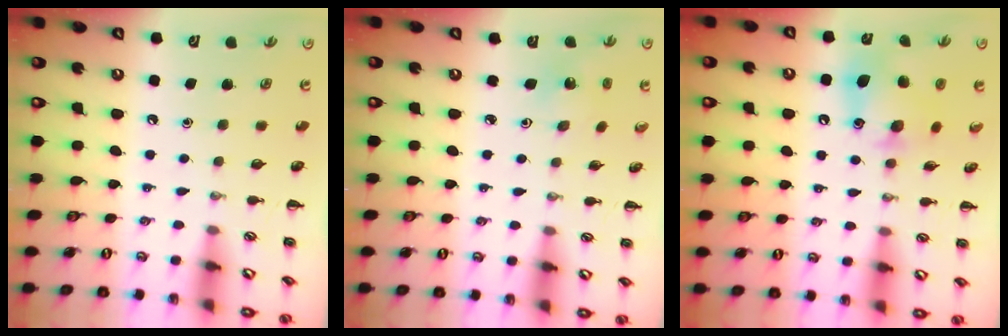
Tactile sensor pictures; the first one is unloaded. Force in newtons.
{"total": 2.1, "press": 1.9, "slide": 0.7}
{"total": 11.4, "press": 11.3, "slide": 1.7}